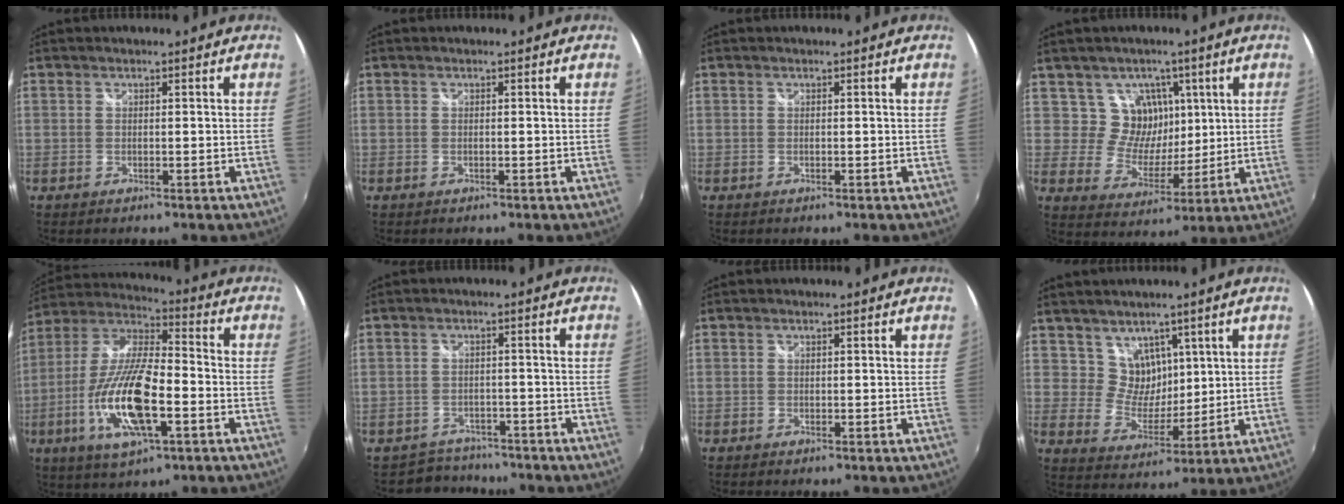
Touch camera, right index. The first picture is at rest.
{"total": 0.0}
{"total": 0.0}
{"total": 8.3, "force": [3.2, 7.4, 1.9], "torque": [-0.030, -0.006, 0.058]}
{"total": 18.6, "force": [-6.0, 6.0, 16.5], "torque": [-0.339, -0.020, -0.115]}
{"total": 5.0, "force": [-4.1, 2.9, -0.7], "torque": [0.002, 0.019, -0.066]}
{"total": 0.0}
{"total": 6.6, "force": [3.9, 5.1, 1.4], "torque": [-0.015, 0.002, 0.078]}